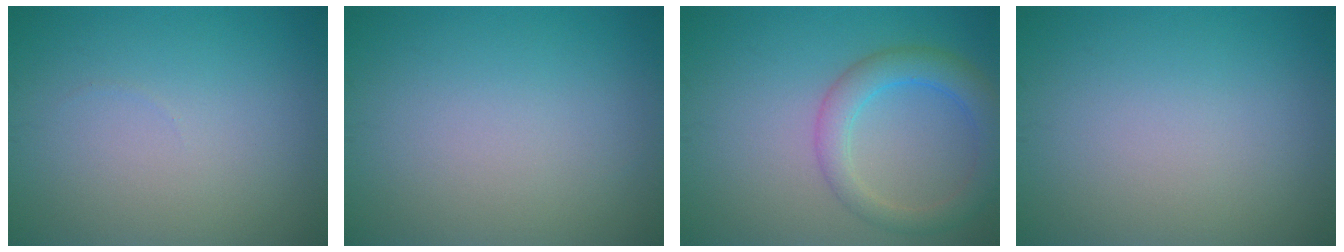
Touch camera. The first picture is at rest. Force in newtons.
{"total": 0.0}
{"total": 4.1, "press": 4.1, "slide": 0.1}
{"total": 0.0}